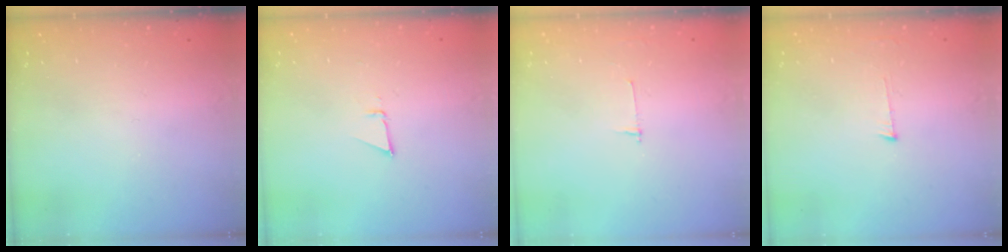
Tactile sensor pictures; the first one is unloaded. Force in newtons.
{"total": 3.0, "press": 2.9, "slide": 0.8}
{"total": 2.7, "press": 2.7, "slide": 0.3}
{"total": 4.0, "press": 4.0, "slide": 0.2}